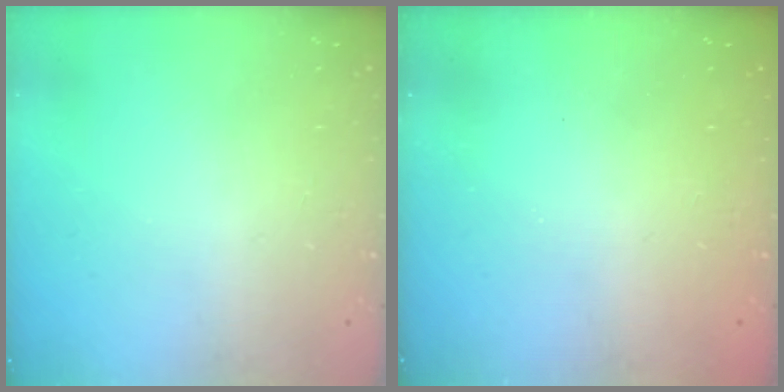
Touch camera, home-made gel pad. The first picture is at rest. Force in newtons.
{"total": 2.5, "press": 2.4, "slide": 0.8}